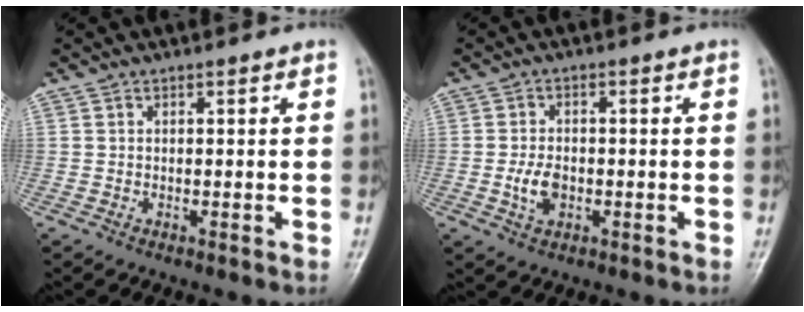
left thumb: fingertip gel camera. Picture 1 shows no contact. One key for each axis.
{"total": 4.3, "fx": -0.9, "fy": 2.8, "fz": 3.2, "tx": -0.057, "ty": 0.005, "tz": -0.016}